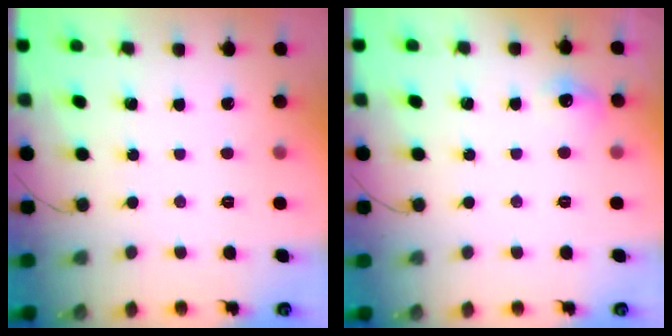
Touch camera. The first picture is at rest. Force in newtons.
{"total": 6.9, "press": 6.7, "slide": 1.4}